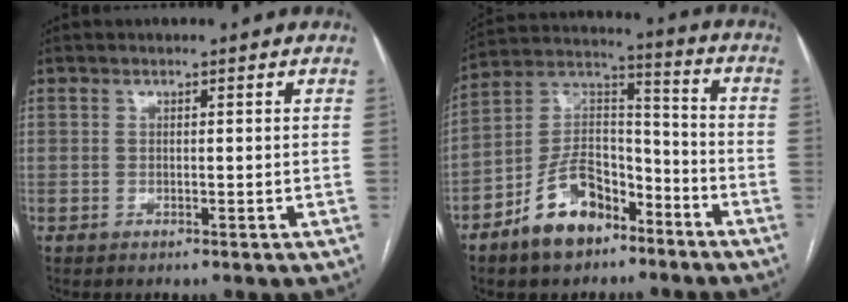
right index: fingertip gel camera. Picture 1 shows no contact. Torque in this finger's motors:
{"motor_torque": [-0.08, -0.14, -0.18, -0.15]}